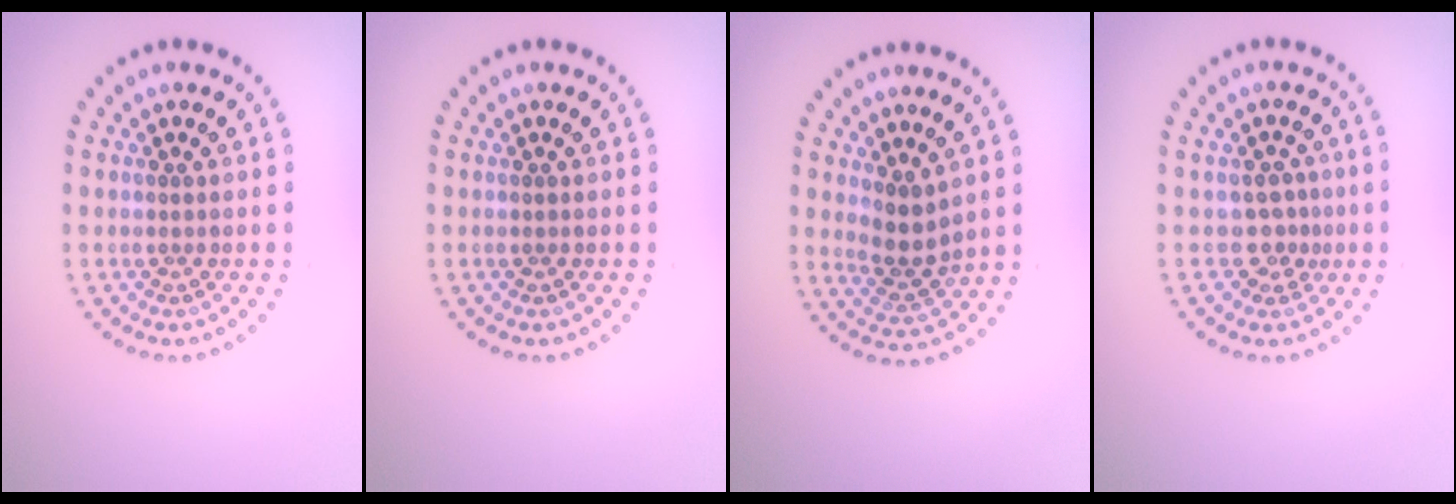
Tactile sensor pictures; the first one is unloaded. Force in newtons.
{"total": 0.0}
{"total": 2.7, "press": 2.1, "slide": 1.7}
{"total": 2.2, "press": 1.4, "slide": 1.6}